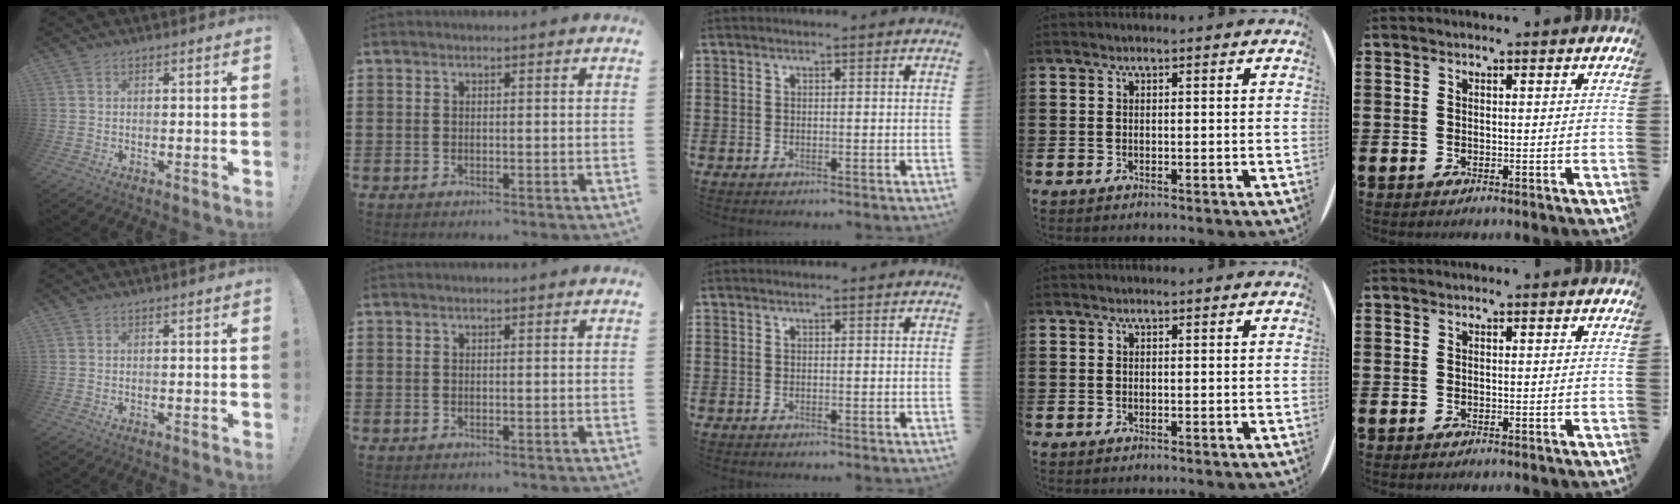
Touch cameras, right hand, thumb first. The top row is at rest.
{}